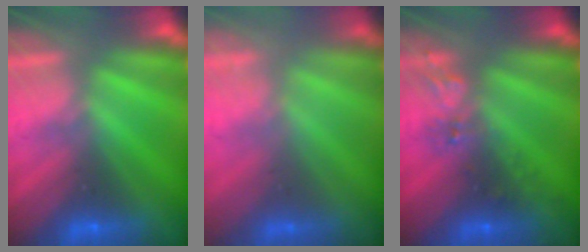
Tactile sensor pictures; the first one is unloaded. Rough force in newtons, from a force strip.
{"total": 1.8}
{"total": 2.6}